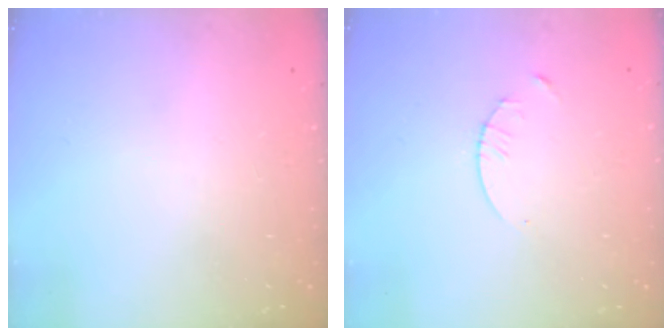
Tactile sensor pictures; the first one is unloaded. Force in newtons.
{"total": 1.3, "press": 1.3, "slide": 0.2}